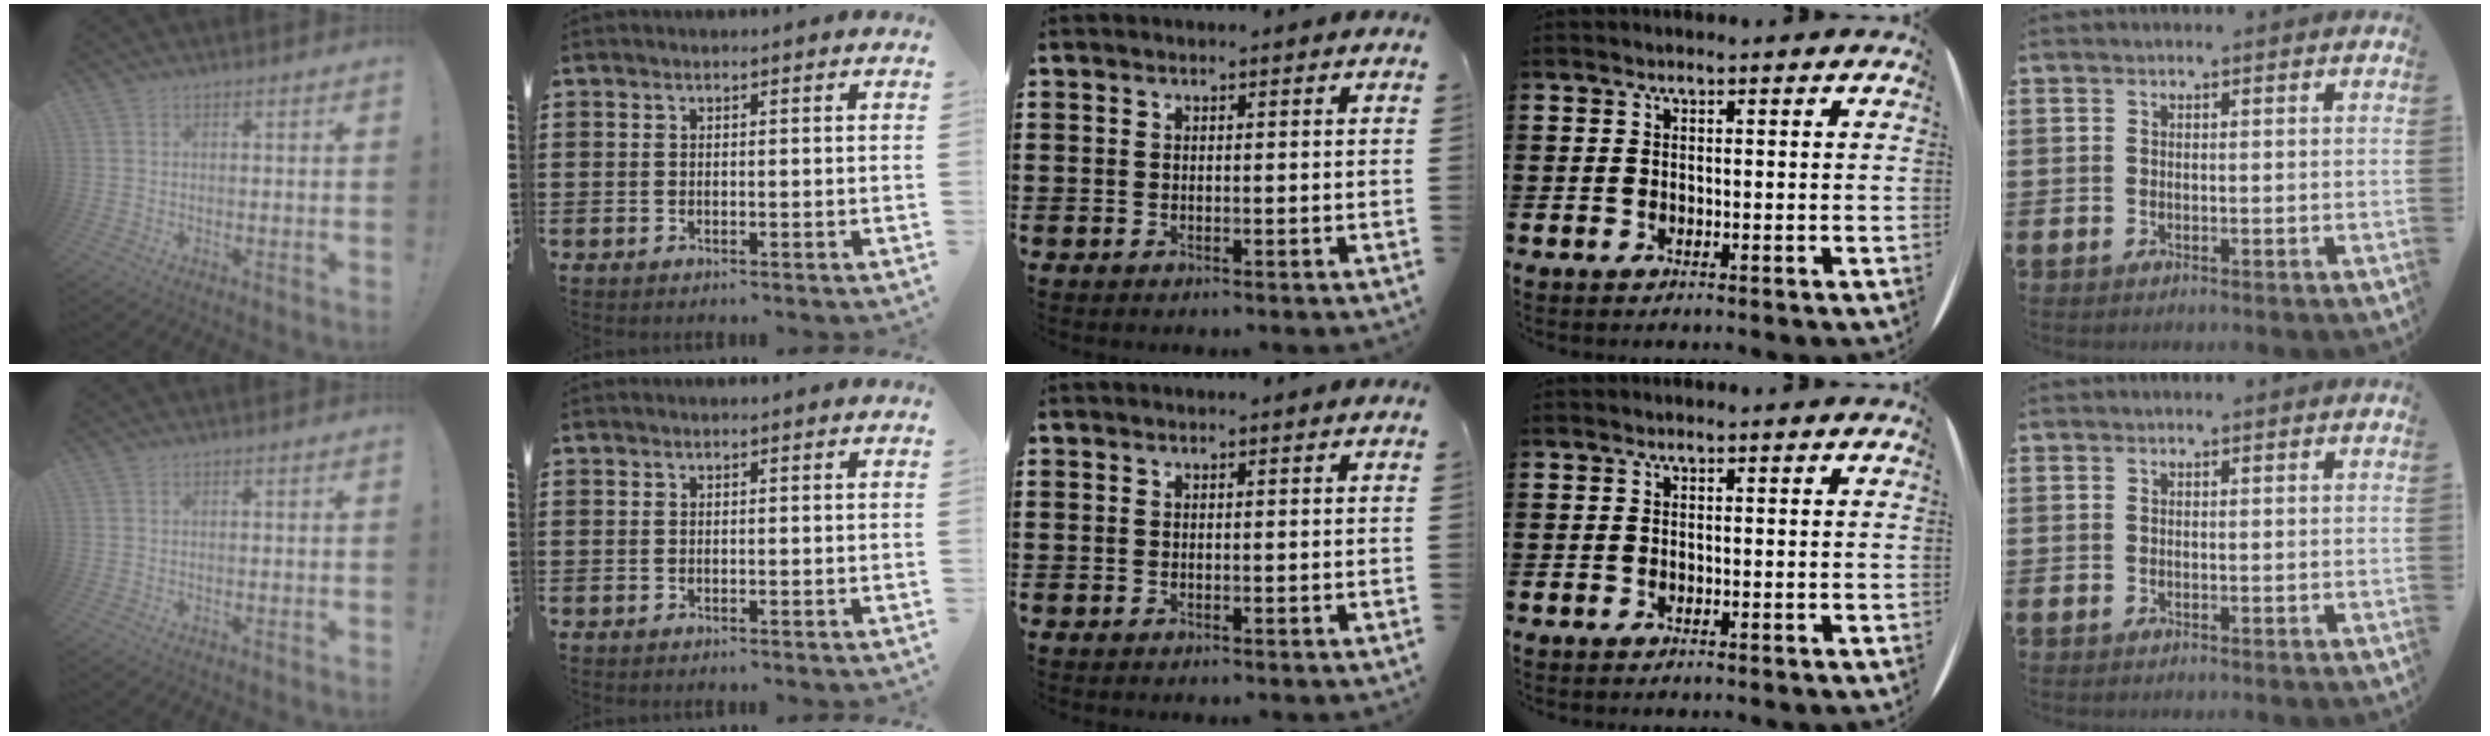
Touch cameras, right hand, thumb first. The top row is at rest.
{}